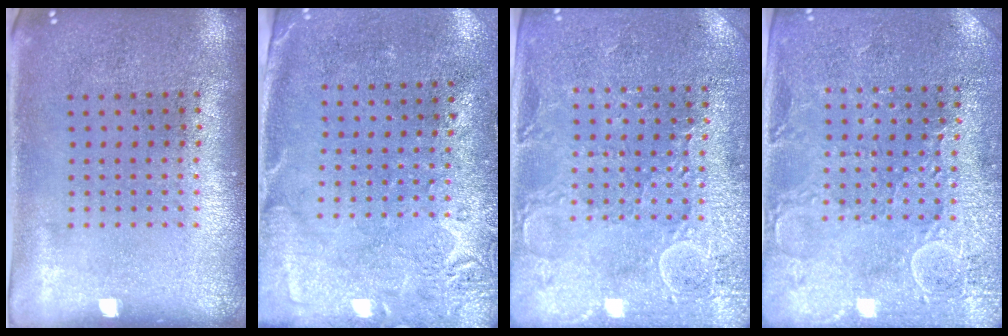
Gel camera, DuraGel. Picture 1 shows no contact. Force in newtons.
{"total": 2.8, "press": 2.2, "slide": 1.7}
{"total": 2.9, "press": 2.8, "slide": 0.4}
{"total": 2.9, "press": 2.8, "slide": 0.4}